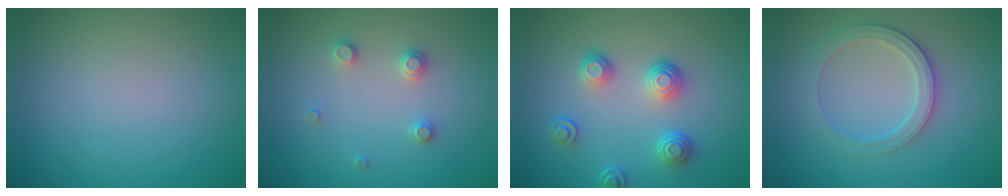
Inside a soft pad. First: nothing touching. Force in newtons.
{"total": 1.8, "press": 1.7, "slide": 0.3}
{"total": 3.6, "press": 2.9, "slide": 2.2}
{"total": 3.0, "press": 2.6, "slide": 1.4}